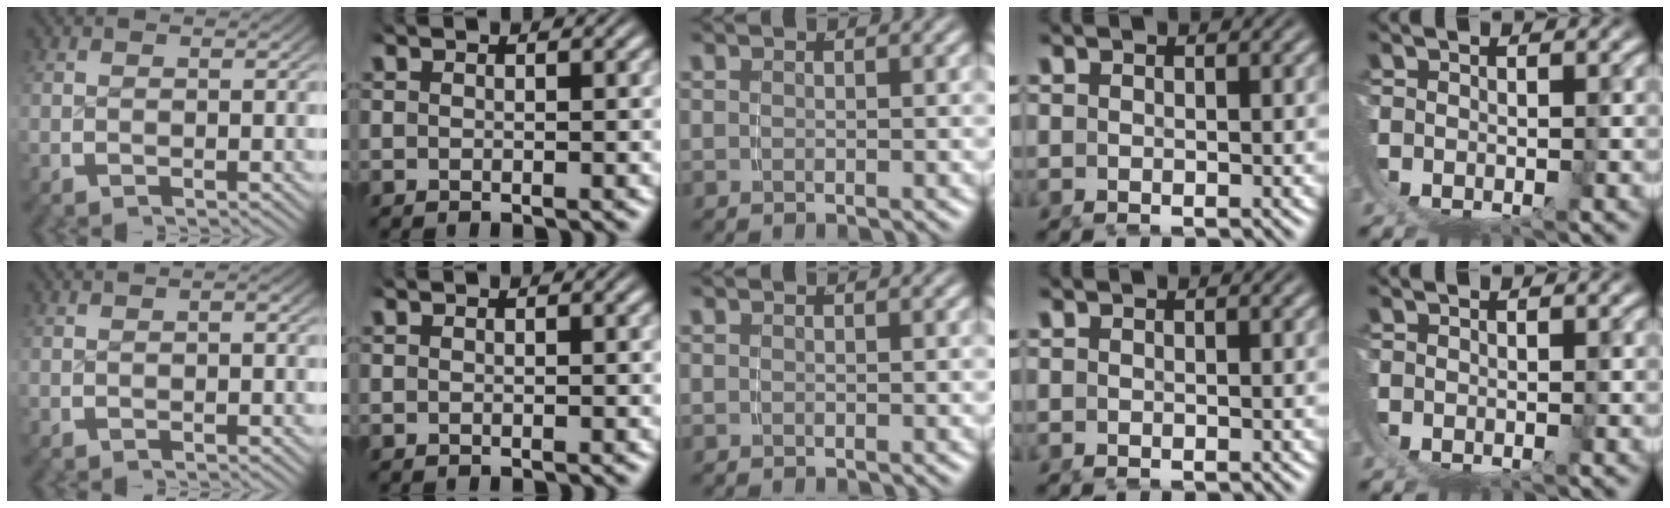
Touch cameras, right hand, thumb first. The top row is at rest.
{"thumb": {"total": 0.5, "force": [-0.2, 0.2, 0.4], "torque": [-0.006, 0.001, -0.006]}}